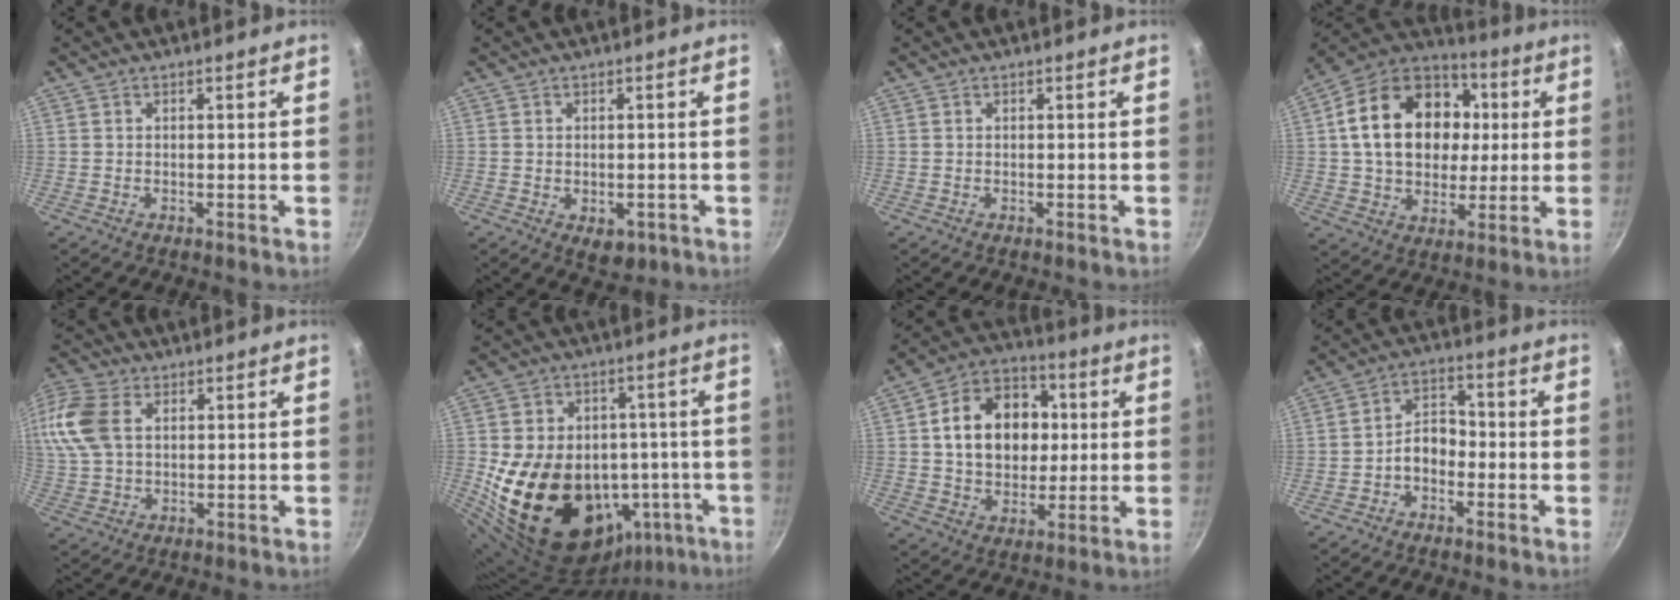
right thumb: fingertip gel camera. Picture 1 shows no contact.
{"total": 4.2, "force": [-1.5, 2.7, 2.8], "torque": [-0.027, 0.002, -0.013]}
{"total": 0.0}
{"total": 22.8, "force": [3.4, 17.0, 14.8], "torque": [-0.230, 0.025, 0.054]}
{"total": 15.0, "force": [3.8, 10.4, 10.2], "torque": [-0.238, 0.020, 0.070]}
{"total": 23.6, "force": [-4.9, 18.0, 14.5], "torque": [-0.201, 0.036, -0.053]}
{"total": 16.9, "force": [2.4, 12.8, 10.7], "torque": [-0.138, 0.020, 0.031]}
{"total": 5.7, "force": [-2.3, 3.9, 3.6], "torque": [-0.040, 0.037, -0.047]}